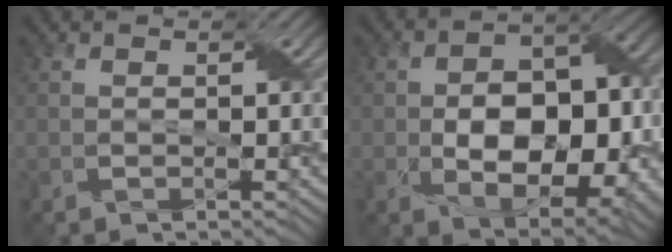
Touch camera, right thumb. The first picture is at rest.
{"total": 12.5, "force": [-2.2, 7.5, 9.8], "torque": [-0.153, -0.012, -0.026]}